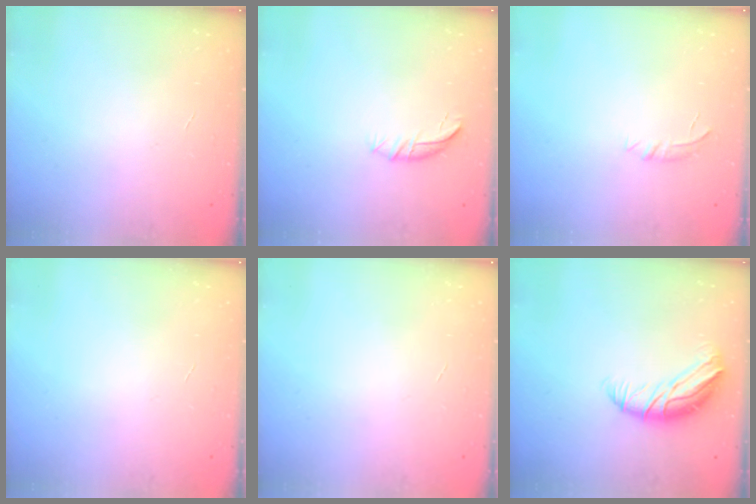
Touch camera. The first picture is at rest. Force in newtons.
{"total": 7.2, "press": 7.1, "slide": 1.4}
{"total": 5.5, "press": 5.1, "slide": 2.0}
{"total": 0.0}
{"total": 0.0}
{"total": 10.3, "press": 10.2, "slide": 0.8}